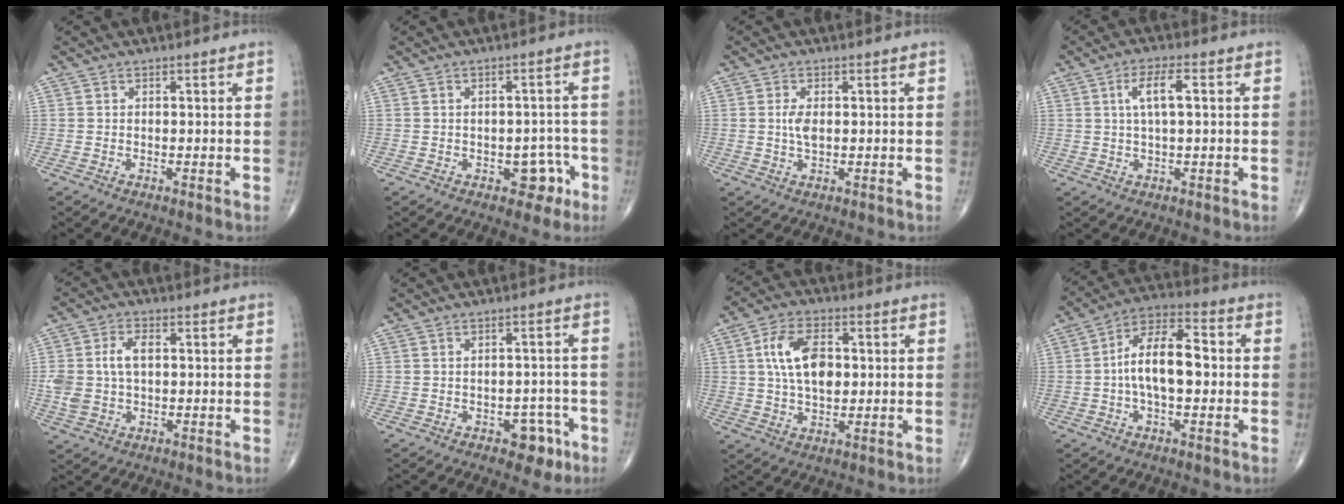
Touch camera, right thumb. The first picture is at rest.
{"total": 4.6, "force": [-1.7, 3.1, 2.9], "torque": [-0.009, 0.015, -0.019]}
{"total": 2.8, "force": [0.3, 1.3, 2.5], "torque": [-0.048, -0.002, 0.005]}
{"total": 5.7, "force": [1.2, 1.6, 5.3], "torque": [-0.106, 0.008, 0.023]}
{"total": 7.6, "force": [0.7, 4.6, 6.0], "torque": [-0.133, 0.015, 0.018]}
{"total": 5.3, "force": [-2.7, 3.4, 3.1], "torque": [-0.012, 0.021, -0.031]}
{"total": 11.0, "force": [1.8, 6.4, 8.8], "torque": [-0.147, 0.001, 0.031]}
{"total": 12.5, "force": [-0.2, 6.0, 11.0], "torque": [-0.186, 0.031, -0.012]}